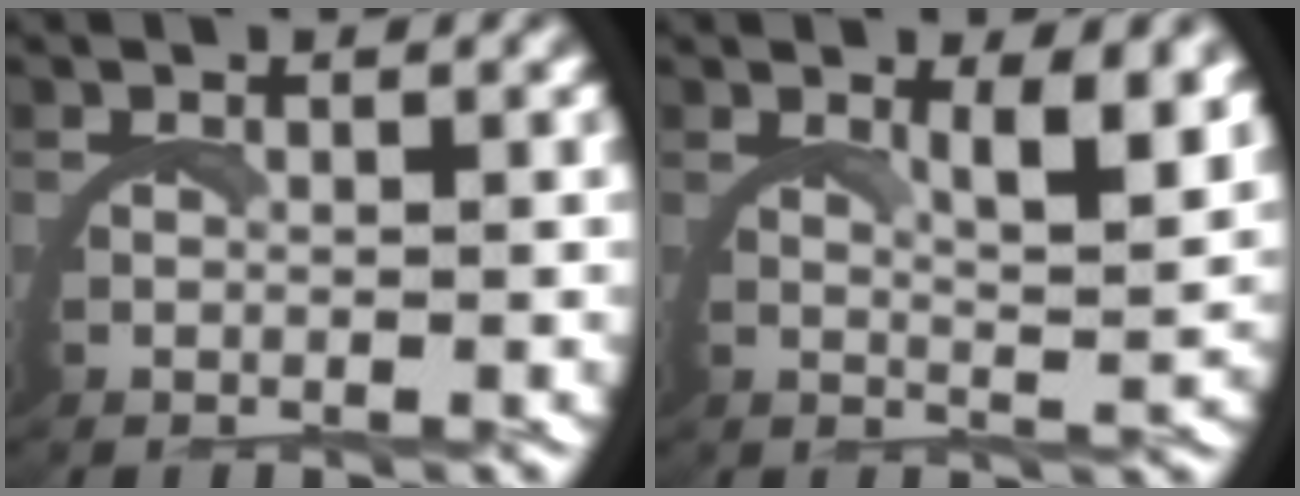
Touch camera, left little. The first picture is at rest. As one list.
[{"total": 4.1, "force": [2.7, 0.1, 3.1], "torque": [-0.051, -0.010, 0.042]}]